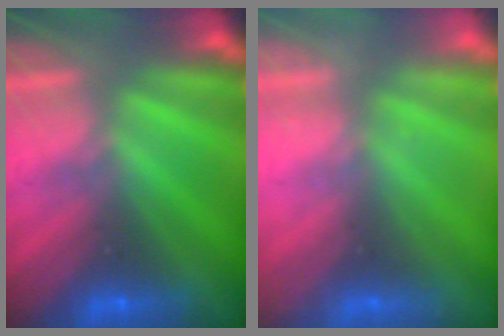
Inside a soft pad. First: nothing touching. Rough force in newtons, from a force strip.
{"total": 2.2}